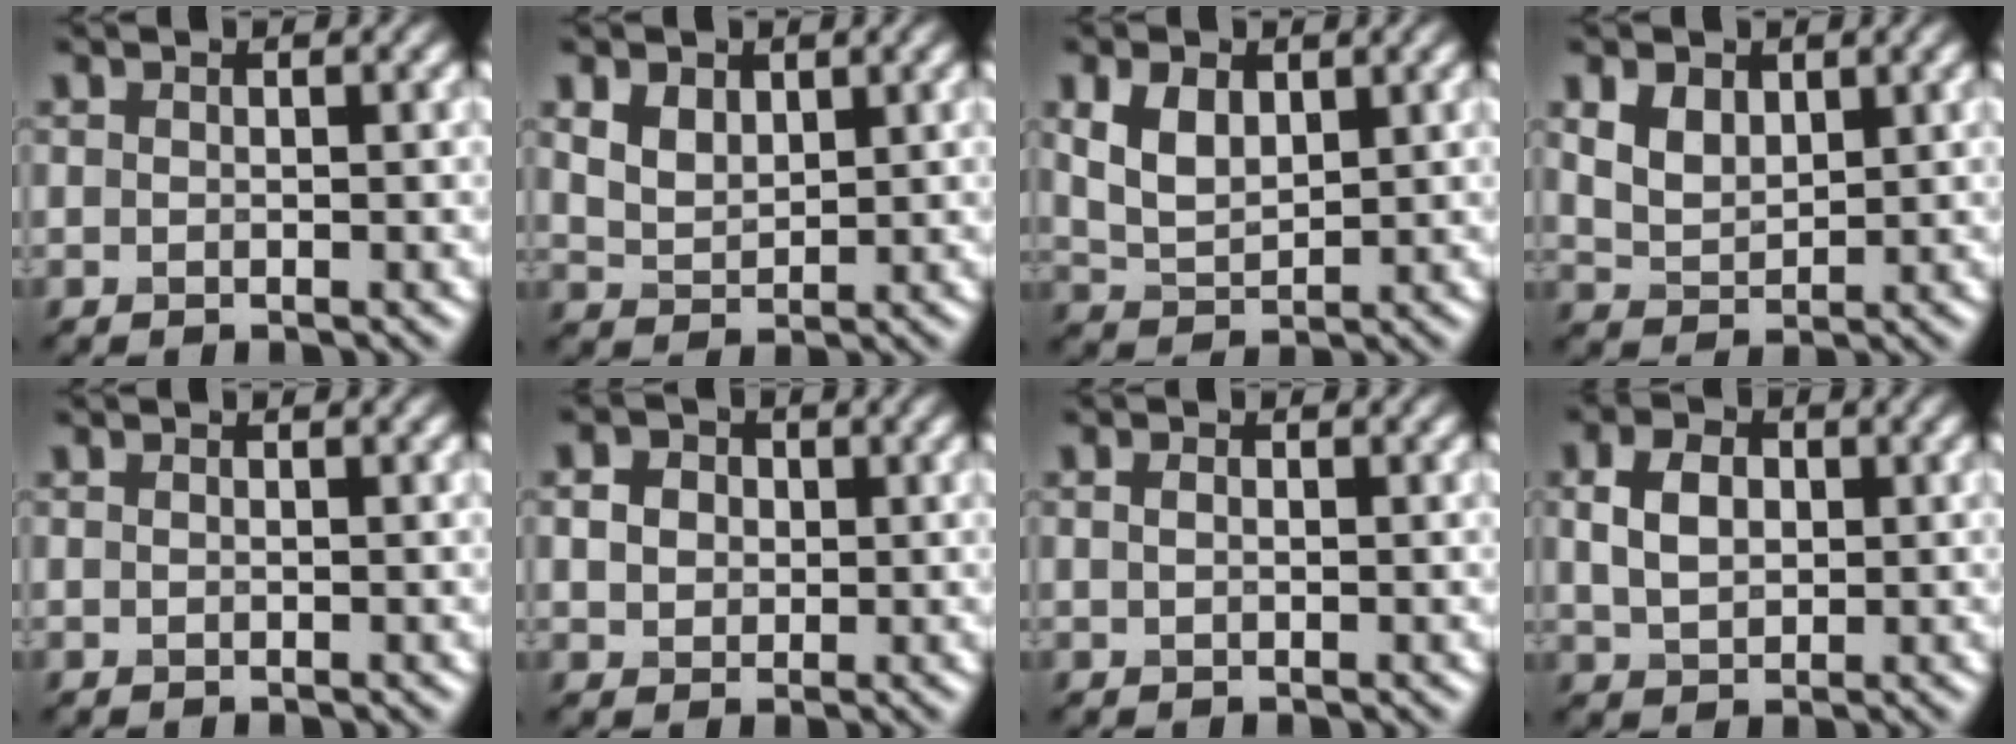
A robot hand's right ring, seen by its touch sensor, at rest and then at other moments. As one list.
[{"total": 2.7, "force": [1.4, 1.7, 1.5], "torque": [-0.035, -0.002, 0.026]}, {"total": 3.8, "force": [1.5, 2.4, 2.6], "torque": [-0.063, 0.000, 0.034]}, {"total": 3.0, "force": [1.5, 2.0, 1.7], "torque": [-0.043, -0.004, 0.032]}, {"total": 0.0}, {"total": 3.0, "force": [0.7, 2.5, 1.5], "torque": [-0.033, 0.003, 0.012]}, {"total": 0.9, "force": [0.2, 0.6, 0.6], "torque": [-0.012, 0.000, 0.003]}, {"total": 3.9, "force": [0.8, 2.8, 2.6], "torque": [-0.056, 0.004, 0.013]}]